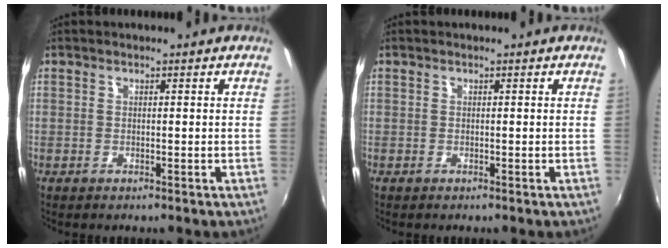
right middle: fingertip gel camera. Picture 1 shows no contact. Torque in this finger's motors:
{"motor_torque": [0.21, -0.21, 0.07, 0.00]}